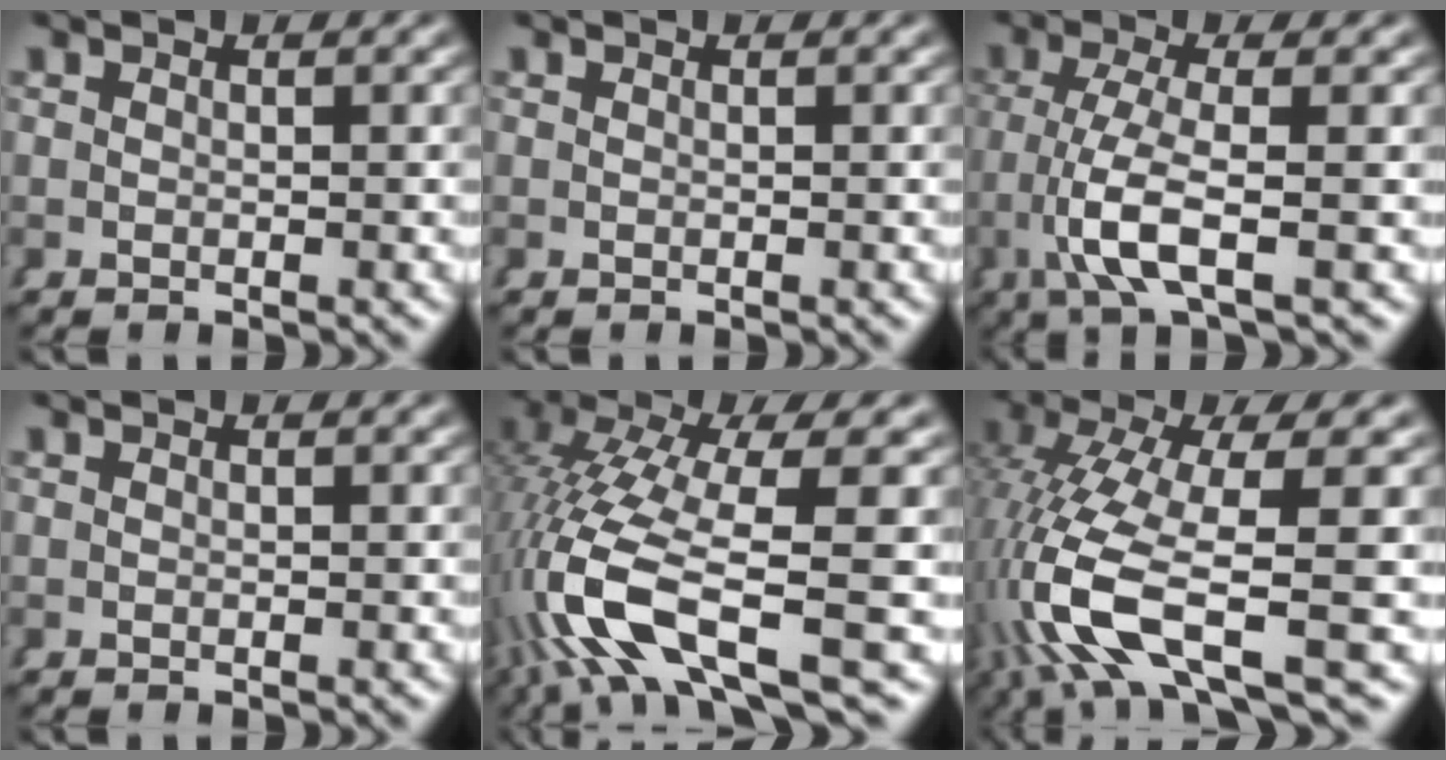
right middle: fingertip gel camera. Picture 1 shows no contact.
{"total": 0.0}
{"total": 5.2, "force": [-0.8, 1.1, 5.0], "torque": [-0.118, -0.017, -0.002]}
{"total": 0.0}
{"total": 9.1, "force": [-2.0, 4.0, 7.9], "torque": [-0.177, -0.034, -0.016]}
{"total": 8.6, "force": [-2.2, 2.9, 7.8], "torque": [-0.175, -0.033, -0.014]}